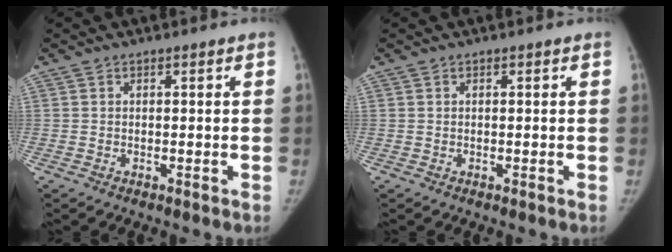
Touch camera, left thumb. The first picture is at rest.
{"total": 0.0}